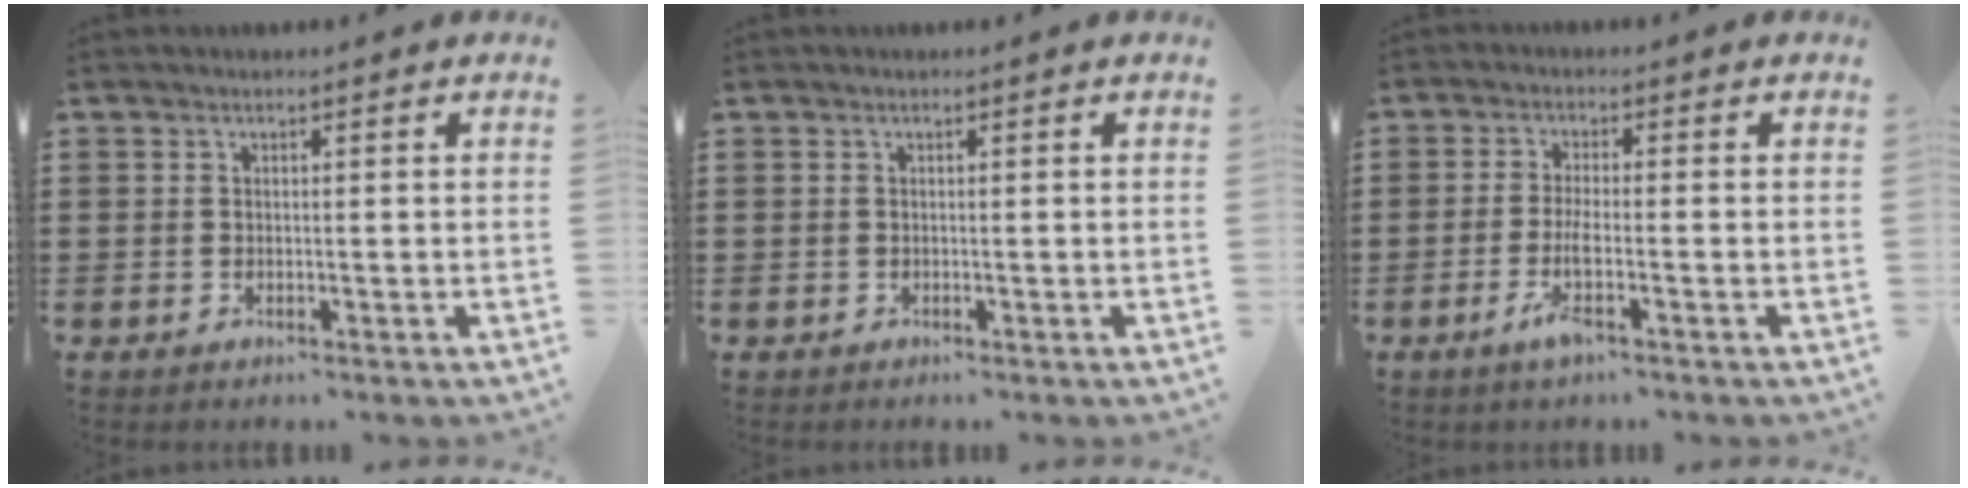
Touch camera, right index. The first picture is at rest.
{"total": 0.0}
{"total": 4.2, "force": [-1.9, 0.5, 3.8], "torque": [-0.084, -0.010, -0.039]}